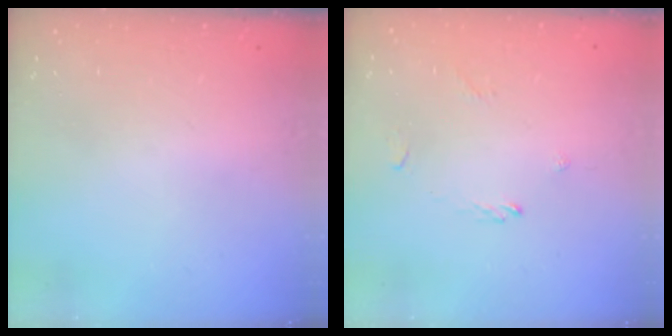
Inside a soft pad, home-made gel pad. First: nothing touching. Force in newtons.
{"total": 1.6, "press": 1.5, "slide": 0.5}